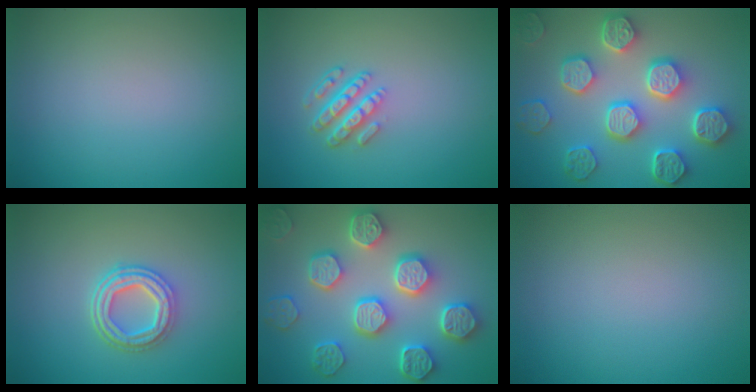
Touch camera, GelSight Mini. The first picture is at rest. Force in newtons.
{"total": 4.0, "press": 3.0, "slide": 2.7}
{"total": 8.0, "press": 6.4, "slide": 4.8}
{"total": 4.5, "press": 3.4, "slide": 2.9}
{"total": 8.0, "press": 6.7, "slide": 4.4}
{"total": 0.0}